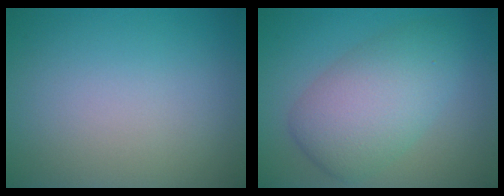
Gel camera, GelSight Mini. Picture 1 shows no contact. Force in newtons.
{"total": 6.4, "press": 6.4, "slide": 0.4}